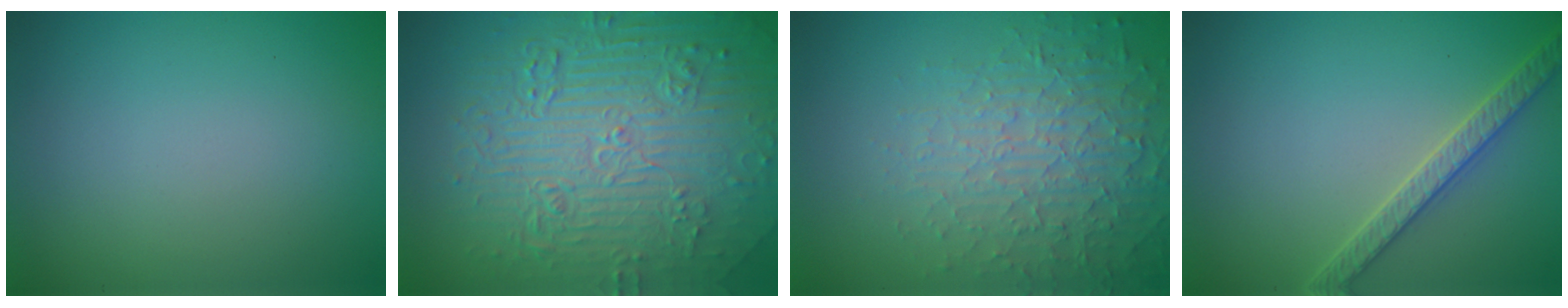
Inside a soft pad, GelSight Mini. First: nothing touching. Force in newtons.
{"total": 11.0, "press": 7.3, "slide": 8.2}
{"total": 4.8, "press": 4.5, "slide": 1.7}
{"total": 2.8, "press": 2.8, "slide": 0.6}